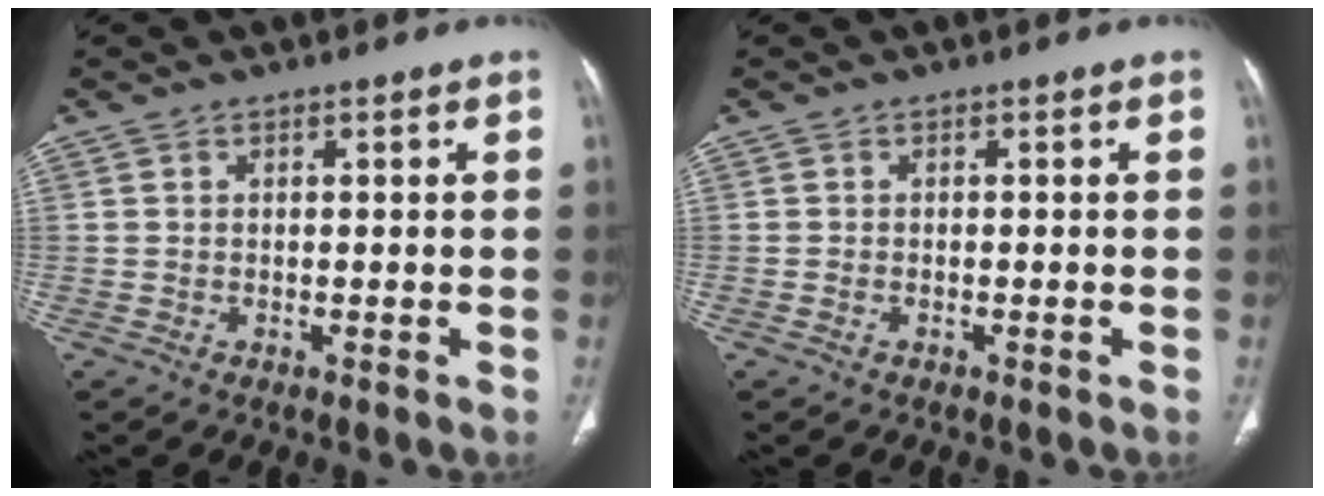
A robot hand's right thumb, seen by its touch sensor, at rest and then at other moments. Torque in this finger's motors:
{"motor_torque": [-0.71, 0.31, -0.23, 0.52, -0.03]}